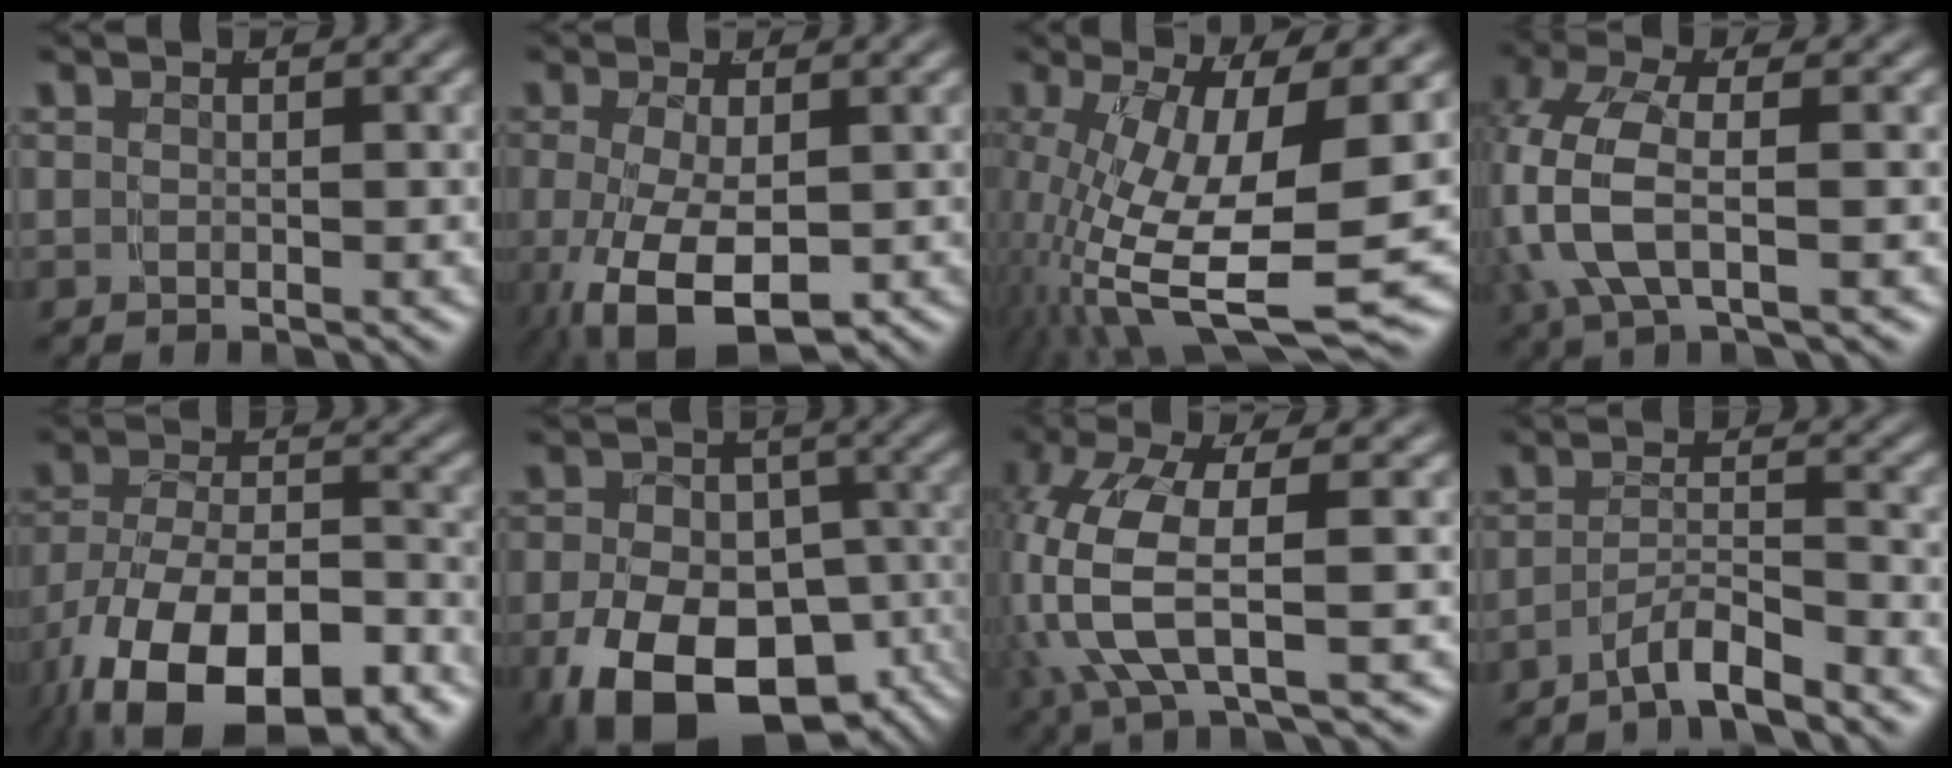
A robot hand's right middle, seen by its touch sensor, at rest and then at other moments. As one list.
[{"total": 9.1, "force": [-3.5, 5.0, 6.8], "torque": [-0.141, -0.041, -0.031]}, {"total": 13.4, "force": [-2.8, 6.7, 11.2], "torque": [-0.209, -0.046, -0.023]}, {"total": 5.6, "force": [0.1, 3.1, 4.7], "torque": [-0.126, -0.009, 0.005]}, {"total": 13.8, "force": [-5.6, 8.4, 9.4], "torque": [-0.173, -0.060, -0.058]}, {"total": 13.3, "force": [-5.6, 8.7, 8.3], "torque": [-0.138, -0.067, -0.059]}, {"total": 7.6, "force": [0.0, 3.5, 6.7], "torque": [-0.161, -0.022, 0.015]}, {"total": 3.8, "force": [-3.3, 1.0, 1.7], "torque": [-0.016, 0.003, -0.061]}]